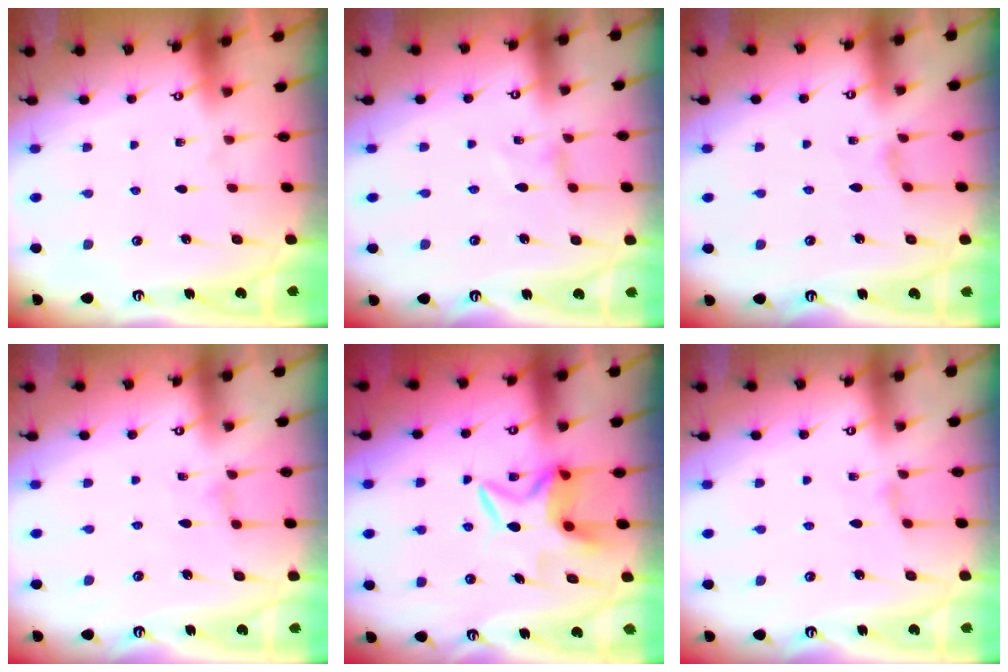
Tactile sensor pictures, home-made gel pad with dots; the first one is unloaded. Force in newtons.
{"total": 0.0}
{"total": 1.9, "press": 1.9, "slide": 0.4}
{"total": 0.0}
{"total": 6.7, "press": 6.6, "slide": 1.1}
{"total": 0.6, "press": 0.6, "slide": 0.2}